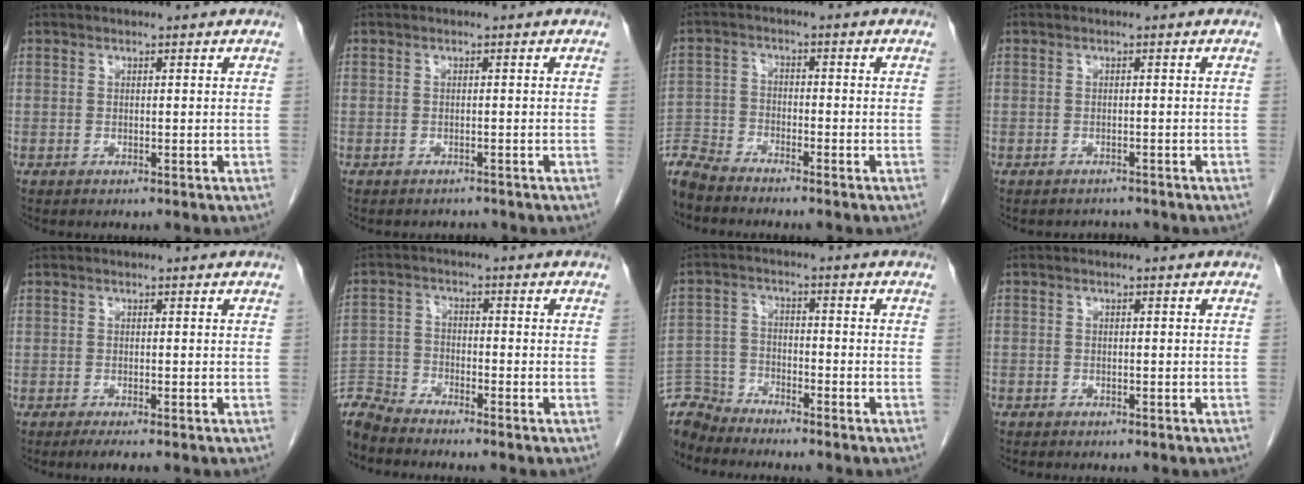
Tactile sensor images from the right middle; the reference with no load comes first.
{"total": 1.1, "force": [-1.0, 0.3, -0.4], "torque": [0.000, -0.005, -0.015]}
{"total": 6.5, "force": [-6.2, 1.1, 1.5], "torque": [-0.024, -0.017, -0.119]}
{"total": 1.4, "force": [-1.3, 0.4, -0.4], "torque": [0.002, -0.005, -0.018]}
{"total": 1.8, "force": [-1.4, 0.0, 1.1], "torque": [-0.025, -0.007, -0.023]}
{"total": 6.3, "force": [-6.3, 0.4, 0.7], "torque": [-0.011, -0.009, -0.122]}
{"total": 6.3, "force": [-6.1, 1.0, -0.8], "torque": [0.016, 0.002, -0.122]}
{"total": 1.5, "force": [-1.2, 0.8, 0.4], "torque": [-0.007, 0.001, -0.015]}